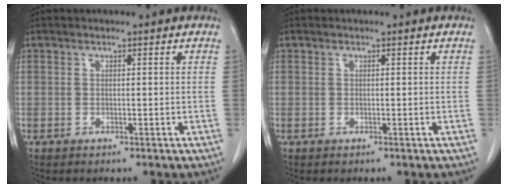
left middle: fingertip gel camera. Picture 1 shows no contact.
{"total": 0.0}